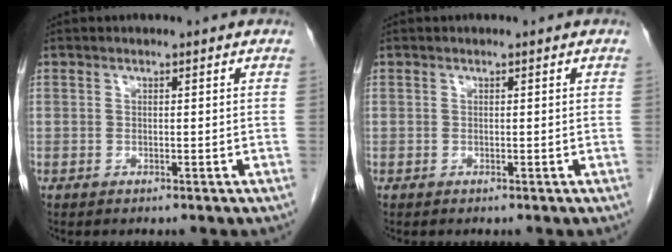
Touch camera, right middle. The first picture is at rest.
{"total": 0.0}